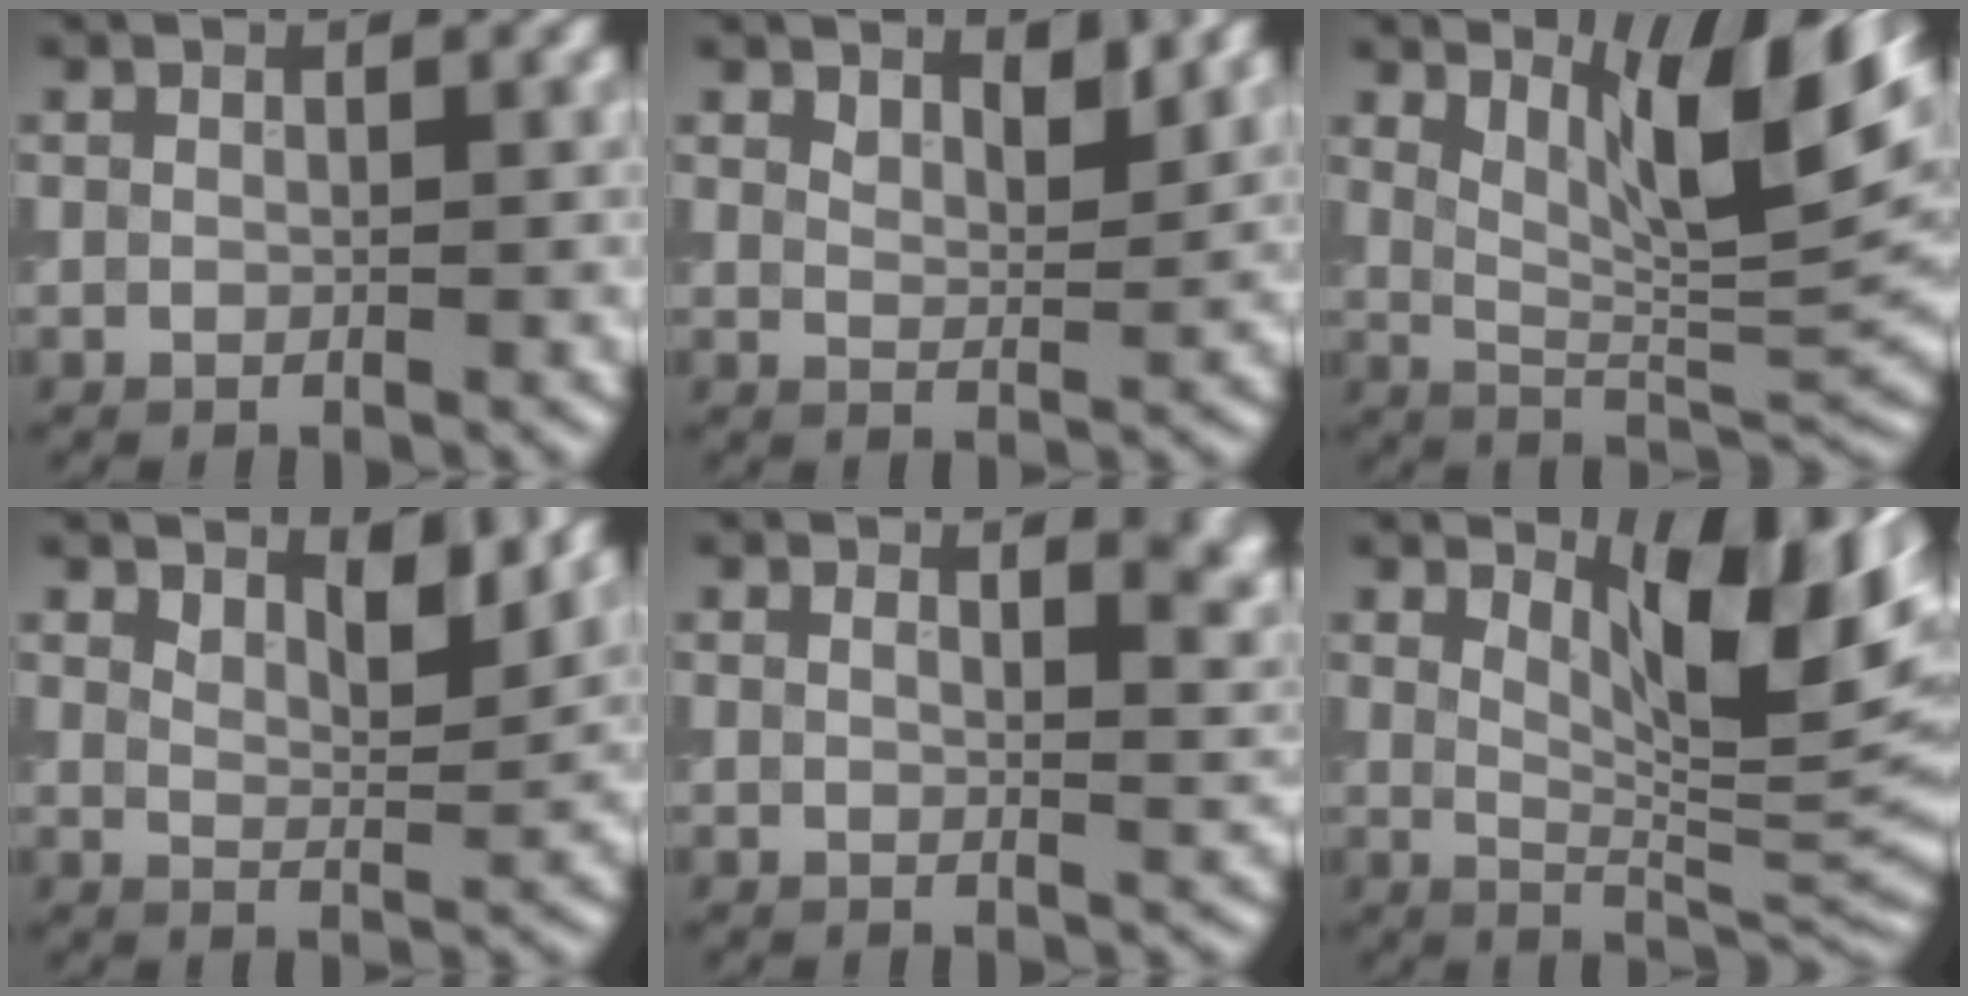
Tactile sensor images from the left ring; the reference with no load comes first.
{"total": 2.4, "force": [2.2, 0.4, 0.9], "torque": [-0.015, -0.004, 0.033]}
{"total": 9.7, "force": [4.8, 2.4, 8.1], "torque": [-0.124, -0.004, 0.087]}
{"total": 3.3, "force": [2.7, 0.7, 1.6], "torque": [-0.029, -0.004, 0.039]}
{"total": 4.9, "force": [2.6, 2.0, 3.7], "torque": [-0.018, 0.005, 0.031]}
{"total": 9.6, "force": [3.6, 3.3, 8.3], "torque": [-0.115, -0.003, 0.061]}